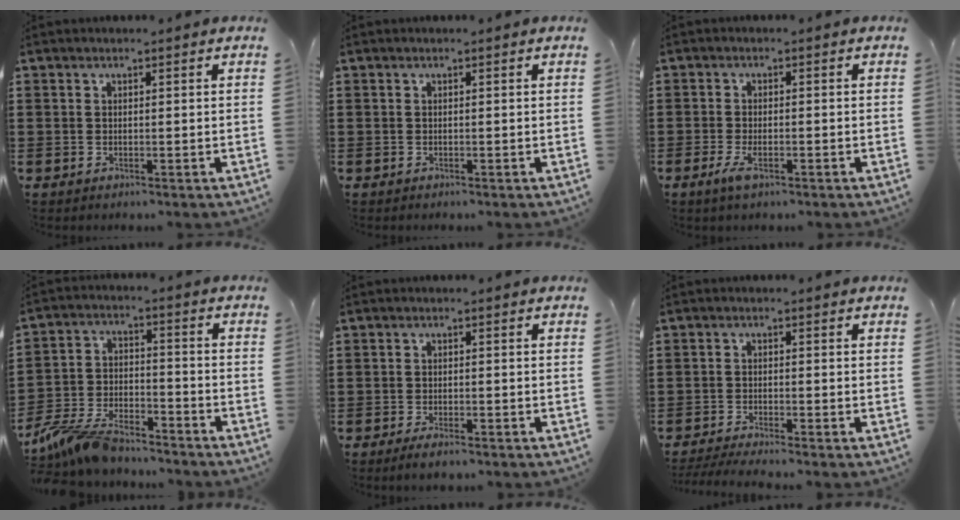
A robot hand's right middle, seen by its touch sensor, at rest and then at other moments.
{"total": 0.0}
{"total": 3.1, "force": [-1.4, 1.0, 2.5], "torque": [-0.058, -0.006, -0.029]}
{"total": 8.6, "force": [-7.9, 1.7, 2.9], "torque": [-0.076, 0.005, -0.157]}
{"total": 1.9, "force": [-1.4, 0.2, 1.2], "torque": [-0.021, 0.000, -0.026]}
{"total": 2.3, "force": [-2.1, -0.1, 0.9], "torque": [-0.022, -0.002, -0.043]}